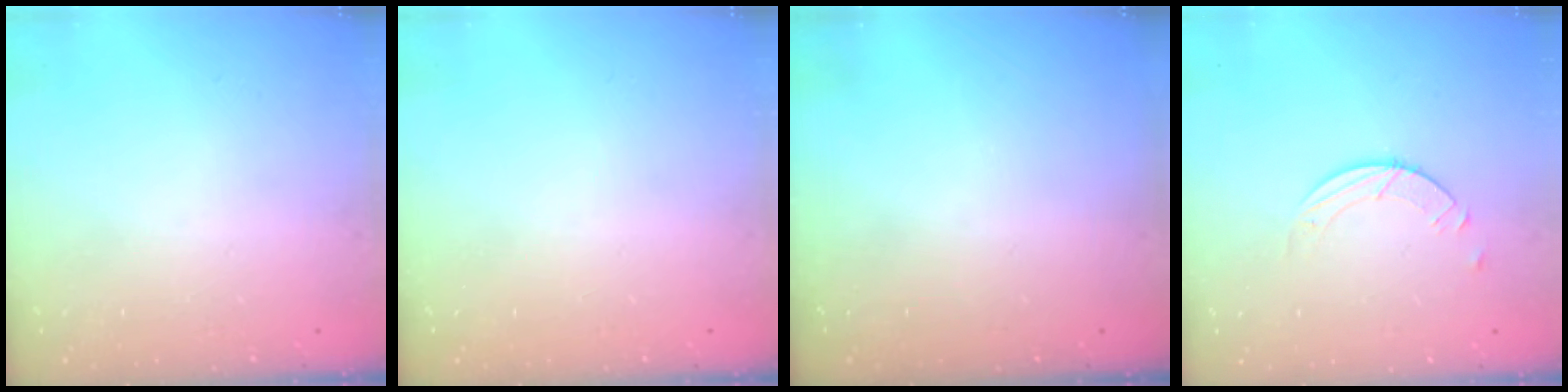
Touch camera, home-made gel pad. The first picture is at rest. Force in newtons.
{"total": 0.0}
{"total": 0.0}
{"total": 3.7, "press": 3.7, "slide": 0.4}